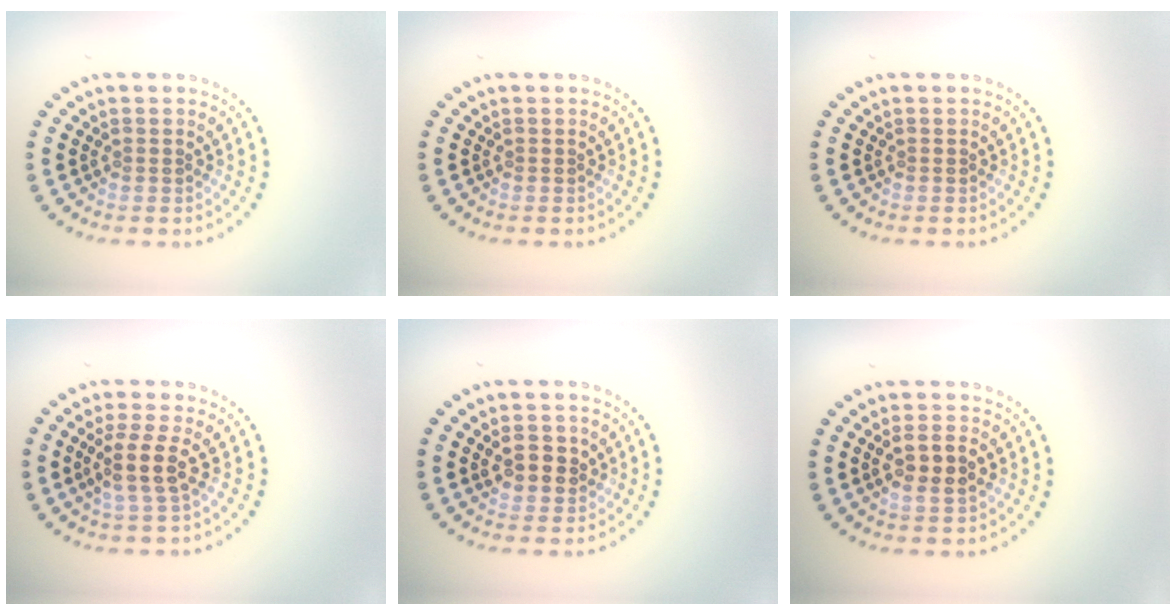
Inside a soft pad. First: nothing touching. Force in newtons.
{"total": 0.0}
{"total": 0.0}
{"total": 2.7, "press": 2.2, "slide": 1.6}
{"total": 2.8, "press": 2.7, "slide": 0.6}
{"total": 2.8, "press": 2.8, "slide": 0.6}